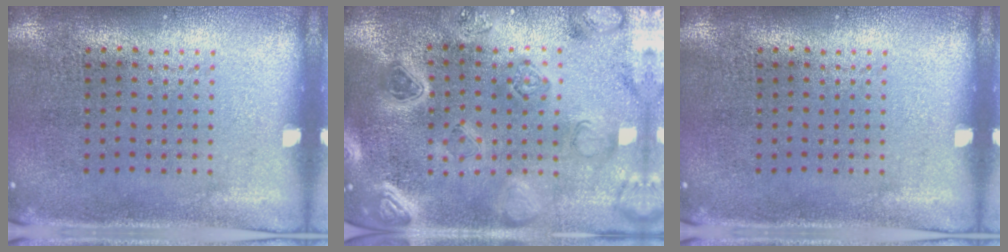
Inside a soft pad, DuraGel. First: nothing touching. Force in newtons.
{"total": 2.7, "press": 2.6, "slide": 0.4}
{"total": 0.0}